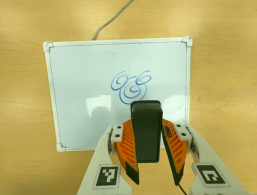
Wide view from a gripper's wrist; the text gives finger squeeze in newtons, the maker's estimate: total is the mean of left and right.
{"total": 8.2, "left": 6.7, "right": 9.8}